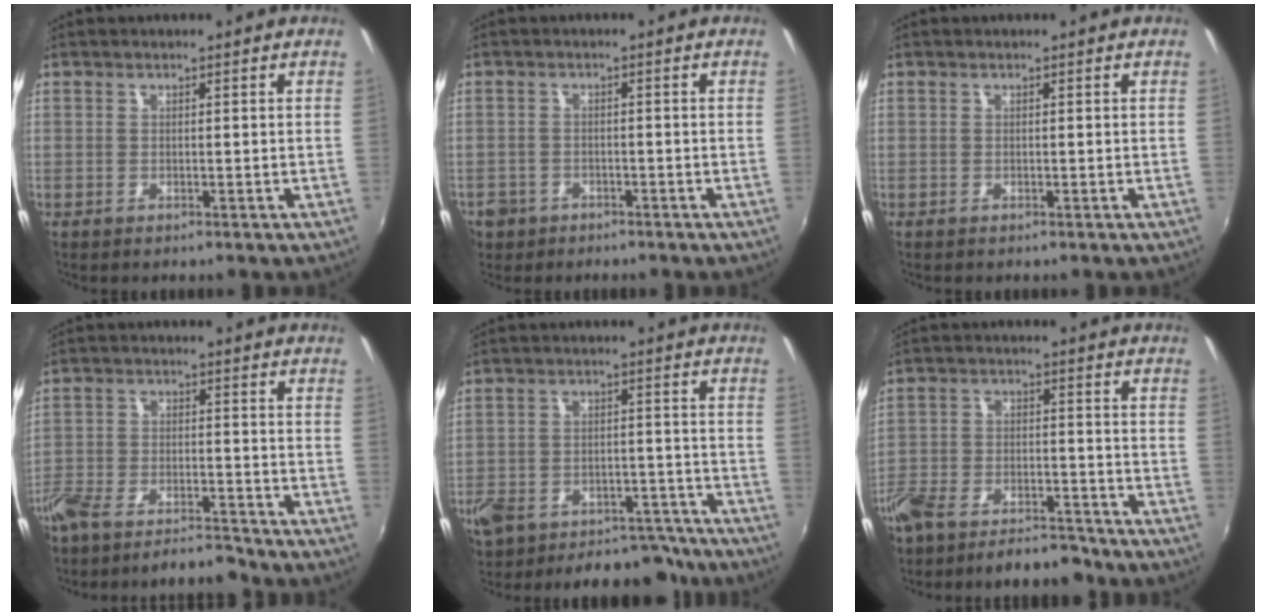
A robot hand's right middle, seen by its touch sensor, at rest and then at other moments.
{"total": 5.8, "force": [-3.2, 4.5, 1.7], "torque": [-0.062, -0.002, -0.051]}
{"total": 0.0}
{"total": 10.0, "force": [-9.2, 2.1, 3.4], "torque": [-0.090, 0.001, -0.156]}
{"total": 15.6, "force": [-12.2, 8.1, 5.4], "torque": [-0.141, 0.019, -0.158]}
{"total": 11.9, "force": [-10.0, 4.6, 4.7], "torque": [-0.116, 0.008, -0.156]}